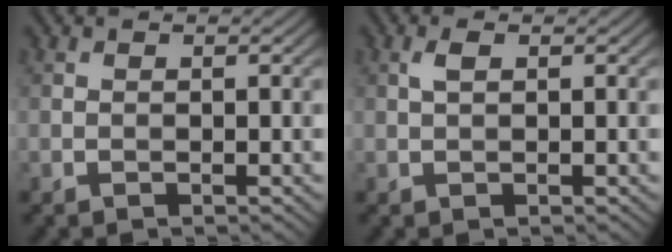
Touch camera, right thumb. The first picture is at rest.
{"total": 1.3, "force": [0.4, 0.5, 1.1], "torque": [-0.028, 0.003, 0.007]}